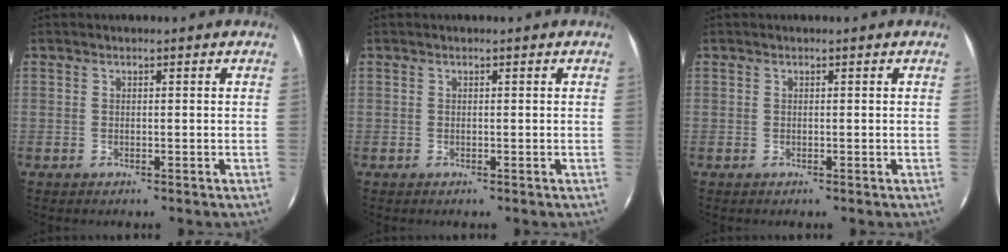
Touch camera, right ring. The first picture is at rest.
{"total": 0.0}
{"total": 0.0}